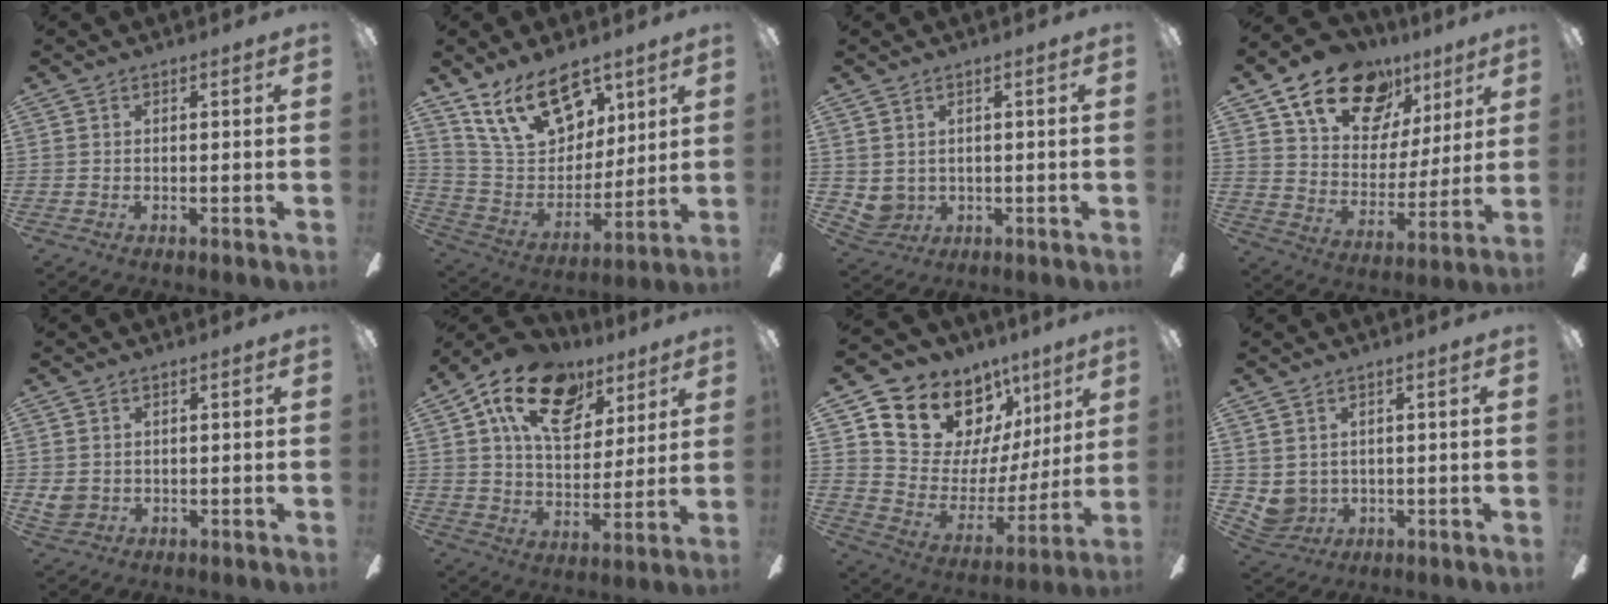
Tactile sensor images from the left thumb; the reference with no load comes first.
{"total": 19.3, "force": [12.1, 11.2, 10.0], "torque": [-0.166, -0.057, 0.224]}
{"total": 3.5, "force": [1.6, 2.9, 1.0], "torque": [-0.034, -0.008, 0.031]}
{"total": 19.9, "force": [12.7, 12.0, 9.6], "torque": [-0.159, -0.064, 0.229]}
{"total": 2.5, "force": [0.9, 2.1, 1.1], "torque": [-0.022, 0.002, 0.018]}
{"total": 18.7, "force": [10.2, 11.0, 11.2], "torque": [-0.185, -0.032, 0.182]}
{"total": 17.2, "force": [11.7, 11.3, 5.6], "torque": [-0.103, -0.086, 0.229]}
{"total": 4.1, "force": [1.5, 3.6, 1.2], "torque": [-0.047, -0.008, 0.029]}